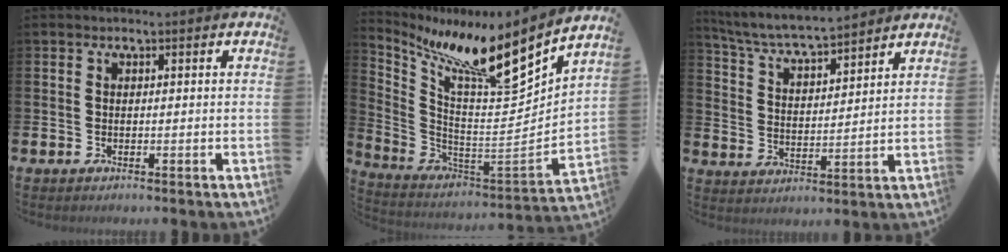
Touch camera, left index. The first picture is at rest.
{"total": 11.6, "force": [9.0, 1.3, 7.2], "torque": [-0.149, -0.072, 0.140]}
{"total": 6.1, "force": [5.9, 0.4, 1.6], "torque": [-0.060, -0.040, 0.101]}